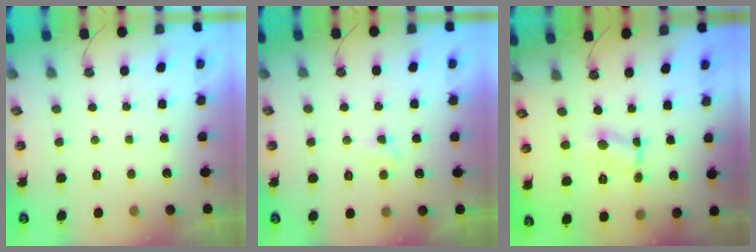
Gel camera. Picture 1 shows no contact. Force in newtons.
{"total": 2.9, "press": 2.9, "slide": 0.3}
{"total": 0.8, "press": 0.6, "slide": 0.5}